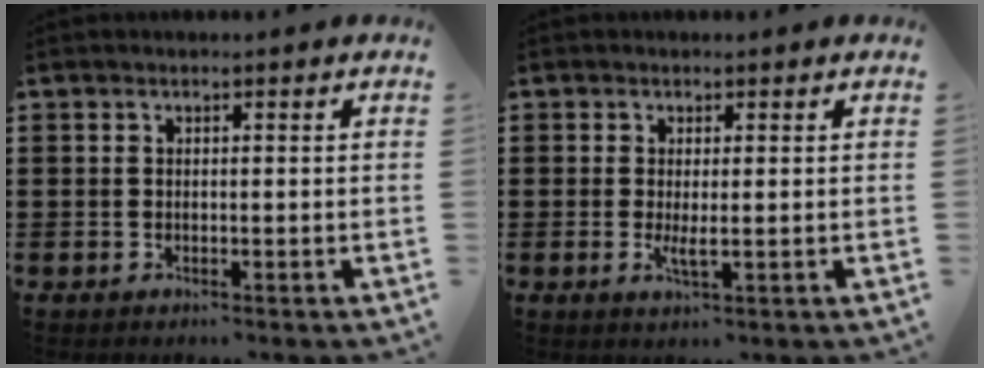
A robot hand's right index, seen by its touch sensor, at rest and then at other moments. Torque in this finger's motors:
{"motor_torque": [0.72, 1.42, -0.08, 0.00]}